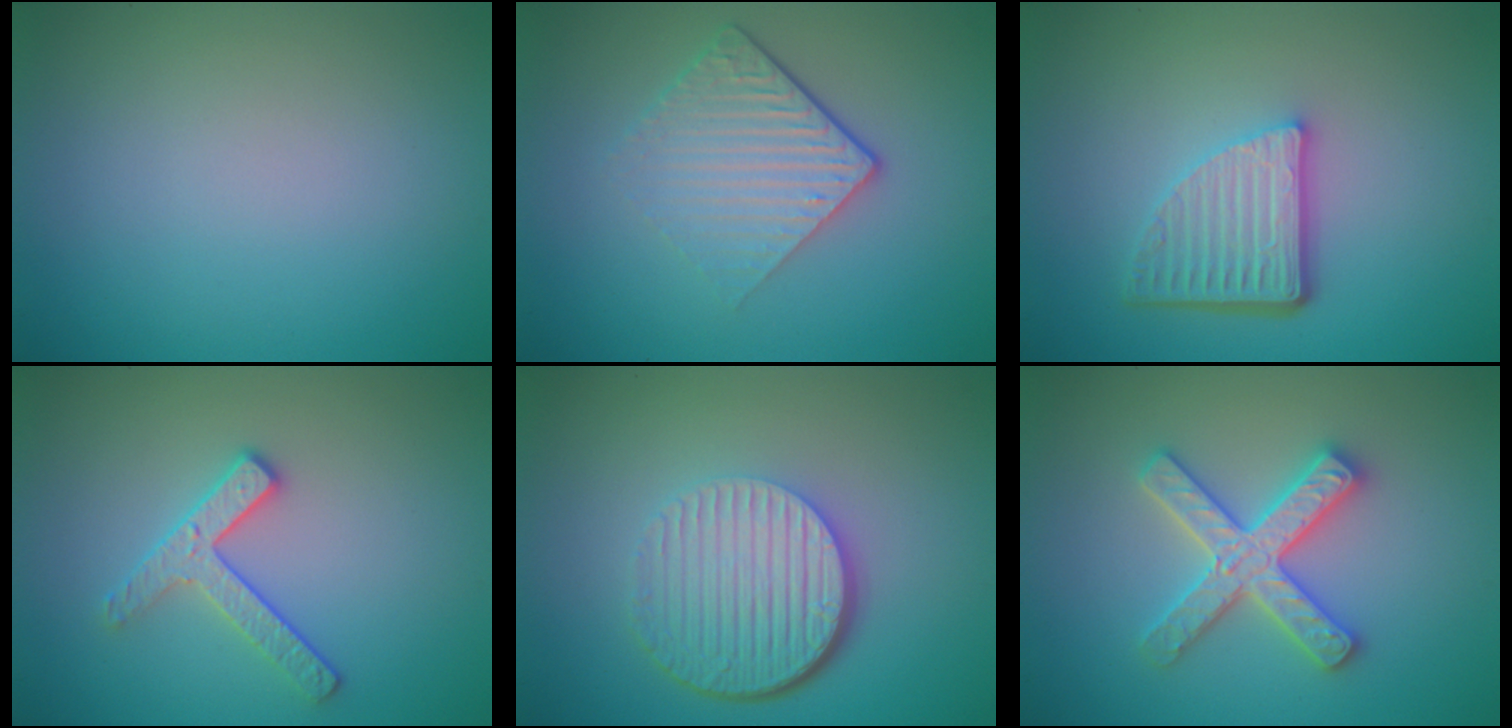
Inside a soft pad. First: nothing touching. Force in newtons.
{"total": 4.4, "press": 2.9, "slide": 3.3}
{"total": 5.0, "press": 3.5, "slide": 3.6}
{"total": 2.6, "press": 2.4, "slide": 0.9}
{"total": 6.9, "press": 4.5, "slide": 5.3}
{"total": 4.7, "press": 4.6, "slide": 0.6}